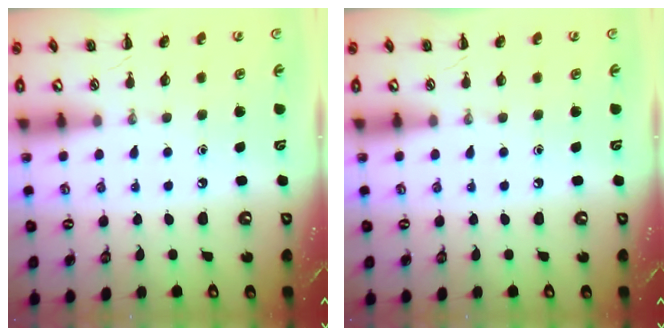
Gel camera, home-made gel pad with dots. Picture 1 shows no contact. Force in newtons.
{"total": 0.0}